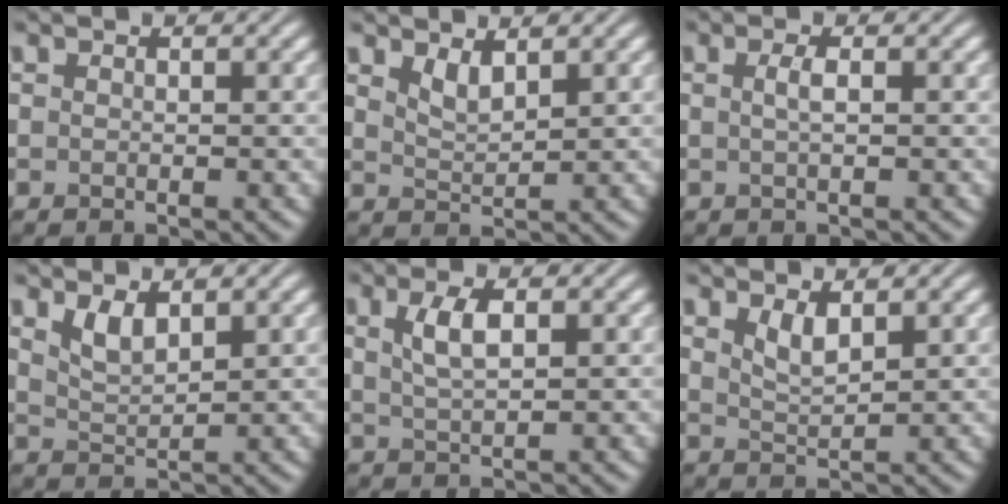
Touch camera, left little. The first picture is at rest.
{"total": 1.9, "force": [1.4, 0.6, 1.2], "torque": [-0.026, -0.008, 0.031]}
{"total": 1.2, "force": [0.2, 0.3, 1.2], "torque": [-0.025, 0.004, 0.002]}
{"total": 2.3, "force": [1.5, 0.8, 1.5], "torque": [-0.035, -0.007, 0.035]}
{"total": 2.9, "force": [1.0, 1.0, 2.5], "torque": [-0.053, 0.003, 0.021]}
{"total": 2.0, "force": [1.3, 0.6, 1.4], "torque": [-0.031, -0.006, 0.028]}